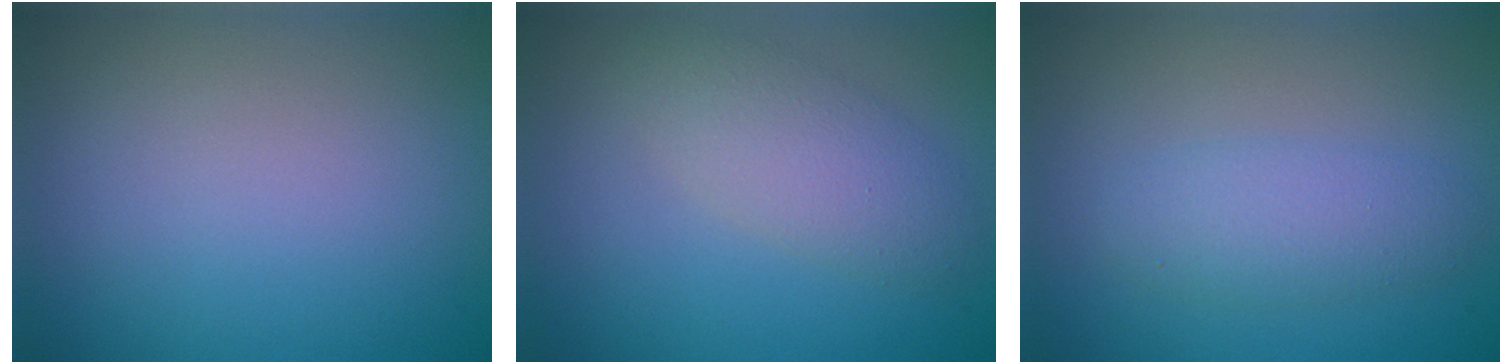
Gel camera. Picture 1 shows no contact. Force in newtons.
{"total": 3.5, "press": 3.5, "slide": 0.0}
{"total": 2.9, "press": 2.9, "slide": 0.1}